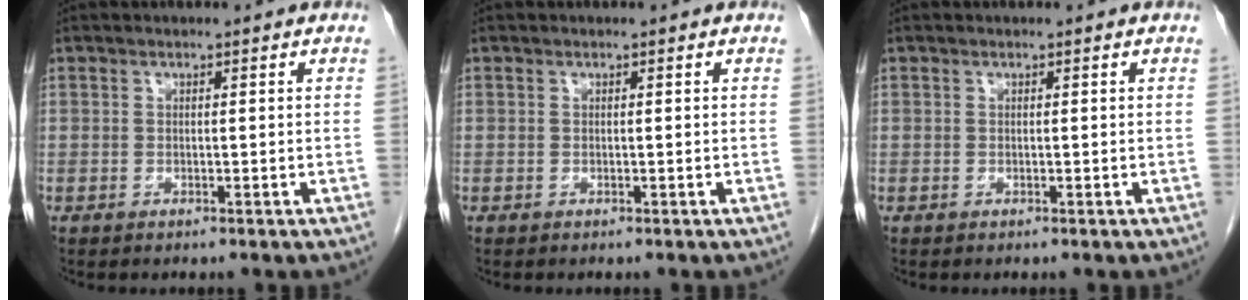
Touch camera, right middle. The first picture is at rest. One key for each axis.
{"total": 0.0}
{"total": 0.0}